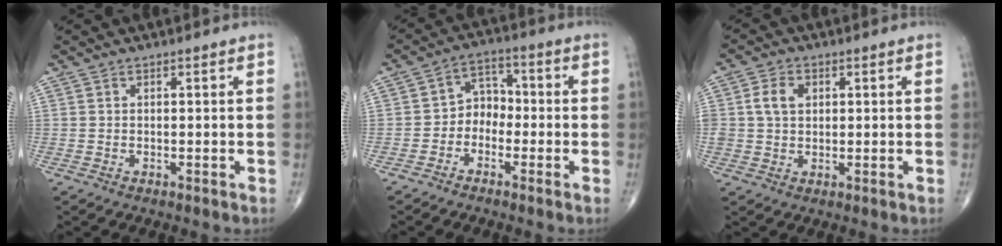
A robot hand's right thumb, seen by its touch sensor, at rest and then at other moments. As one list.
[{"total": 5.4, "force": [-1.9, 4.2, 2.7], "torque": [-0.018, 0.031, -0.051]}, {"total": 4.8, "force": [1.0, 3.7, 3.0], "torque": [-0.050, 0.002, 0.017]}]